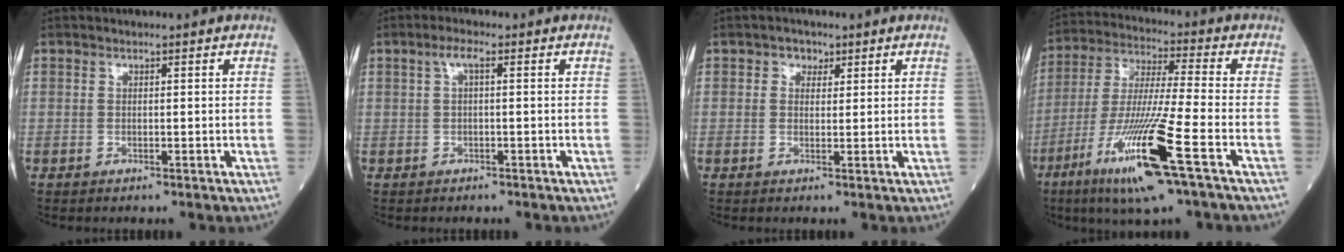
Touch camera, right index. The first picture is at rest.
{"total": 2.0, "force": [0.4, 0.5, 1.9], "torque": [-0.041, 0.010, 0.006]}
{"total": 1.7, "force": [0.8, 1.4, 0.6], "torque": [-0.007, 0.004, 0.008]}
{"total": 16.5, "force": [-7.6, -0.2, 14.6], "torque": [-0.310, -0.033, -0.138]}